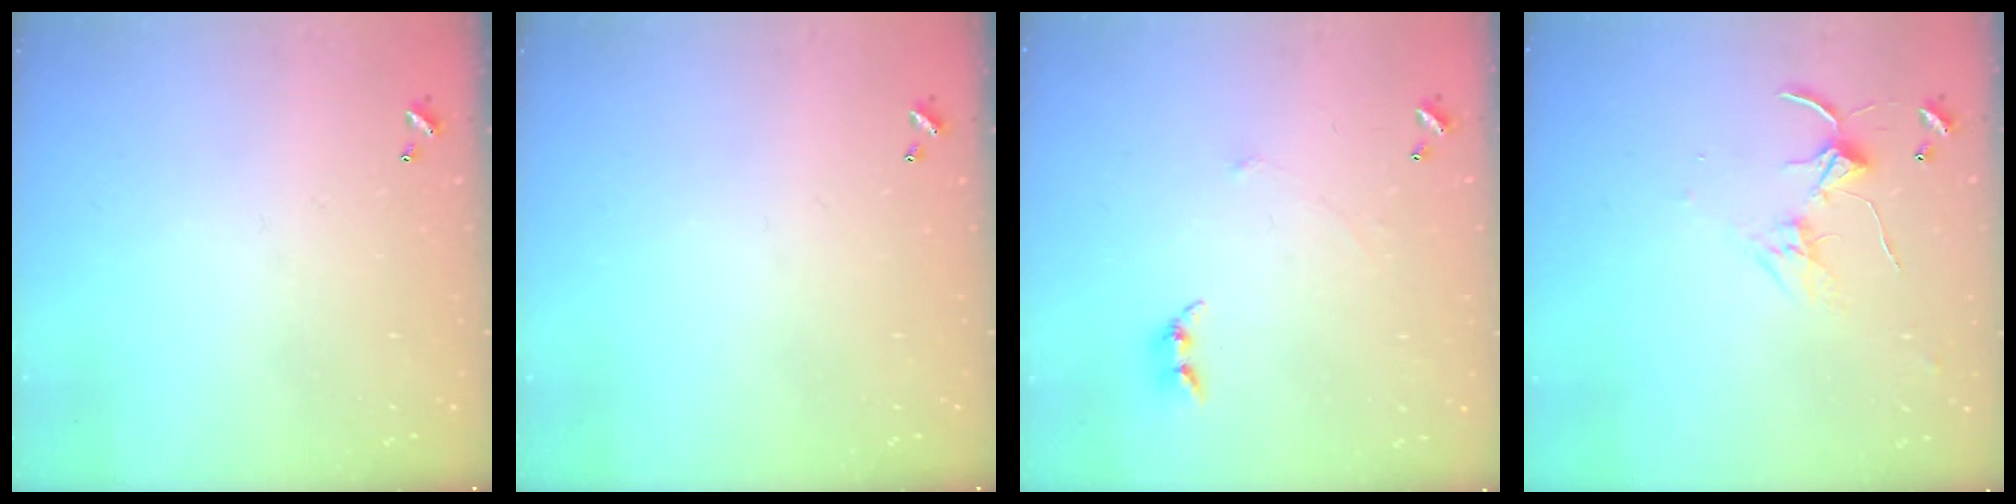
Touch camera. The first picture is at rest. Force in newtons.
{"total": 0.0}
{"total": 1.1, "press": 1.1, "slide": 0.3}
{"total": 2.7, "press": 2.7, "slide": 0.4}